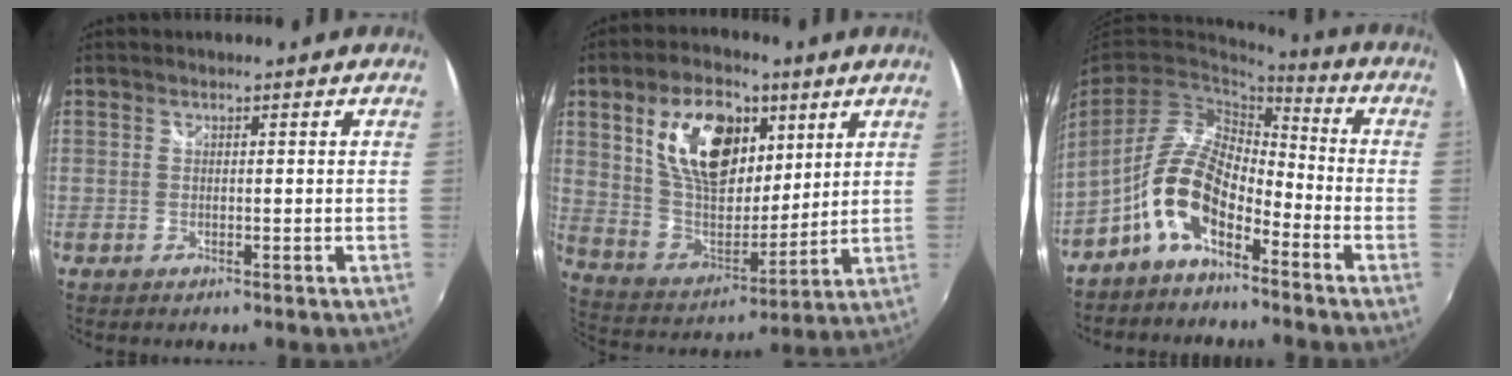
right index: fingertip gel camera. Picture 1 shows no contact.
{"total": 19.2, "force": [7.8, 10.8, 13.9], "torque": [-0.258, 0.012, 0.150]}
{"total": 10.8, "force": [-6.2, 4.8, 7.3], "torque": [-0.148, 0.010, -0.119]}